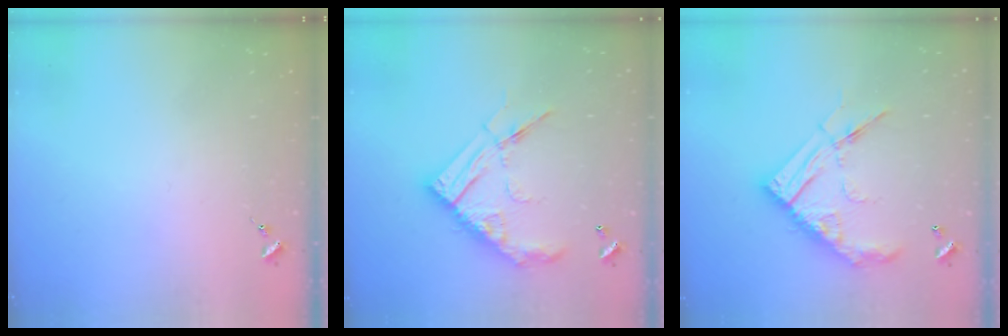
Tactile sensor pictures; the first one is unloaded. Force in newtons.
{"total": 19.2, "press": 19.1, "slide": 1.9}
{"total": 19.2, "press": 19.1, "slide": 1.9}